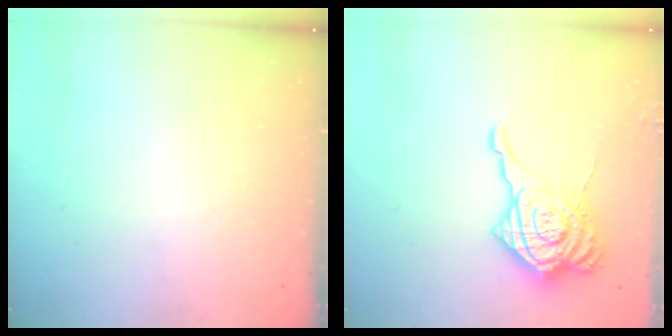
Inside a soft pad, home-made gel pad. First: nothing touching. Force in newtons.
{"total": 14.8, "press": 14.7, "slide": 1.5}